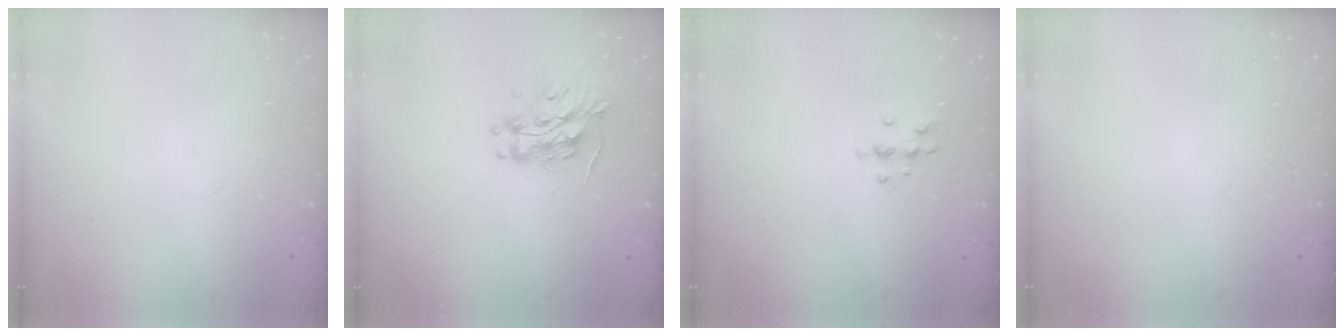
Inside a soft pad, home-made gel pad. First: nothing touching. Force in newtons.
{"total": 12.2, "press": 12.1, "slide": 1.2}
{"total": 5.7, "press": 5.7, "slide": 0.8}
{"total": 0.0}